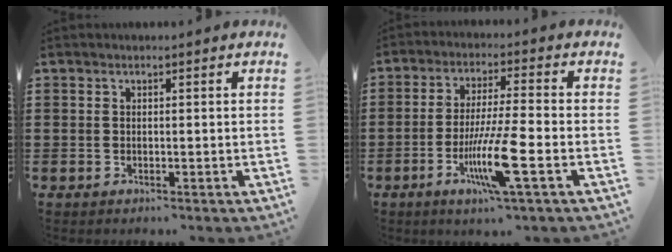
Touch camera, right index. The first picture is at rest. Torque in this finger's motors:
{"motor_torque": [2.14, 0.00, 0.48, 0.21]}